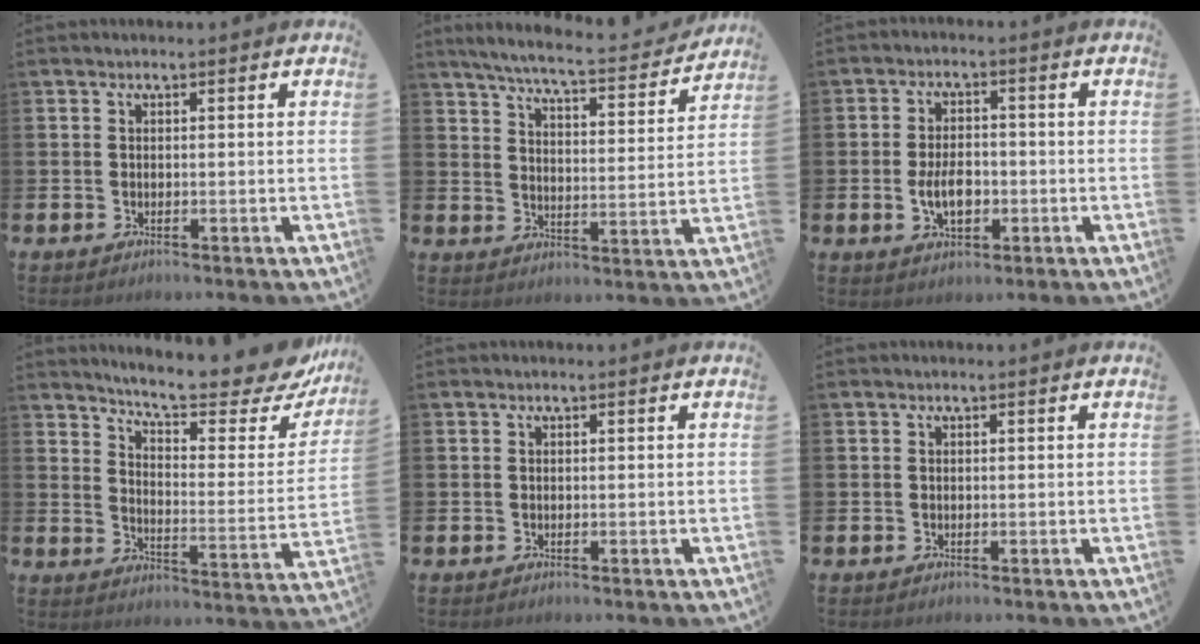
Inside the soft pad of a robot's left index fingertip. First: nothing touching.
{"total": 6.2, "force": [5.8, 0.3, 2.3], "torque": [-0.066, -0.041, 0.094]}
{"total": 4.7, "force": [-1.0, 2.8, 3.7], "torque": [-0.049, 0.000, -0.020]}
{"total": 9.0, "force": [8.0, 1.3, 3.8], "torque": [-0.083, -0.064, 0.129]}
{"total": 0.0}
{"total": 0.0}